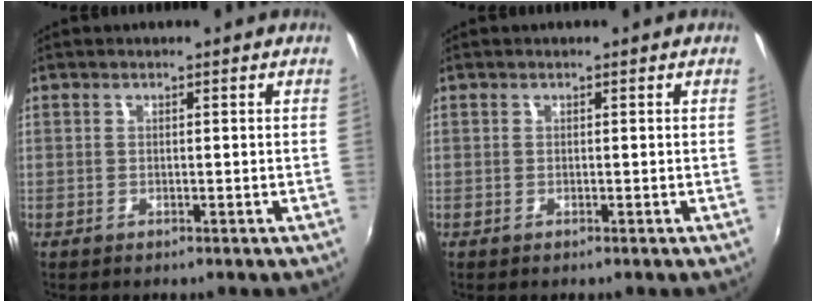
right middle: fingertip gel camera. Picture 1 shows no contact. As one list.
[{"total": 0.0}]